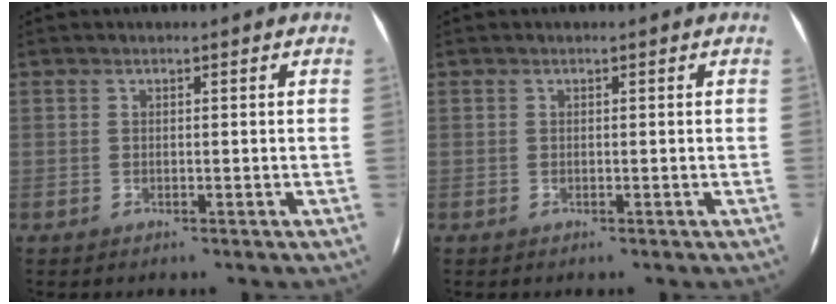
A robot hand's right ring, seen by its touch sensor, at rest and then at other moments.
{"total": 0.0}